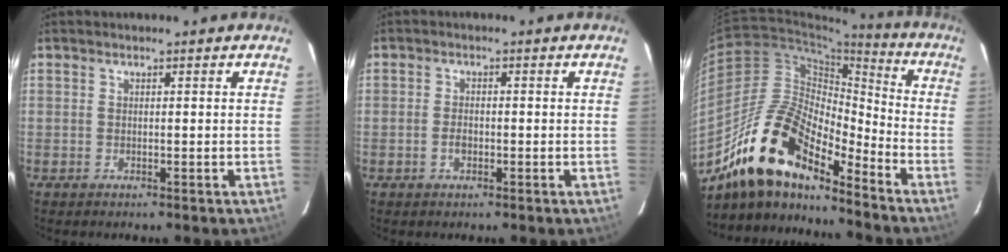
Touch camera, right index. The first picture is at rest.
{"total": 2.1, "force": [-0.8, 1.3, 1.5], "torque": [-0.031, 0.002, -0.015]}
{"total": 18.4, "force": [-13.8, 6.1, 10.4], "torque": [-0.187, -0.001, -0.269]}